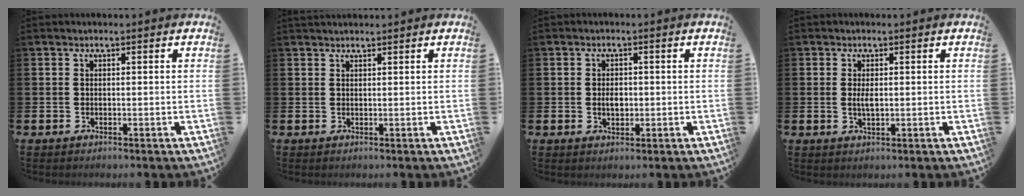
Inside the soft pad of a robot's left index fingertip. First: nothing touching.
{"total": 1.0, "force": [1.0, 0.1, 0.1], "torque": [0.008, -0.002, 0.016]}
{"total": 2.1, "force": [0.0, 1.4, 1.6], "torque": [-0.012, -0.001, -0.006]}
{"total": 1.8, "force": [0.2, 0.6, 1.7], "torque": [-0.030, 0.001, 0.002]}